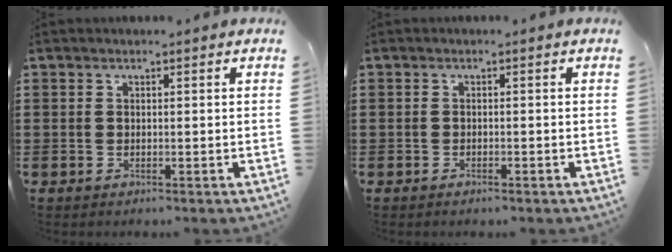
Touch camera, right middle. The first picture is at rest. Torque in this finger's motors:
{"motor_torque": [-0.20, -0.13, 0.06, -0.01]}